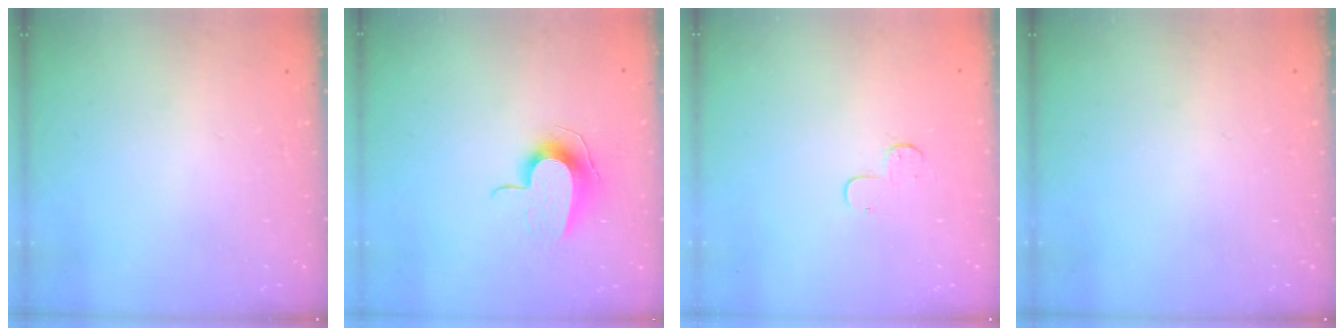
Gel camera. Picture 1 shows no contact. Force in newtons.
{"total": 9.2, "press": 9.2, "slide": 0.5}
{"total": 4.3, "press": 4.3, "slide": 0.4}
{"total": 0.0}